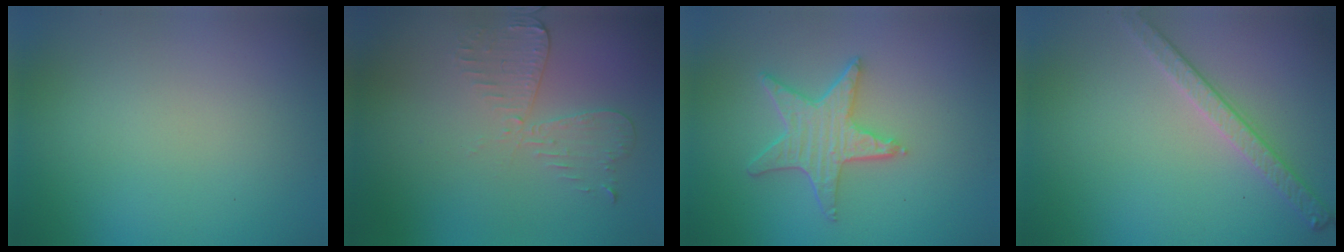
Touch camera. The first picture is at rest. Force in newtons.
{"total": 2.9, "press": 2.6, "slide": 1.4}
{"total": 4.3, "press": 3.5, "slide": 2.4}
{"total": 2.8, "press": 2.6, "slide": 1.0}